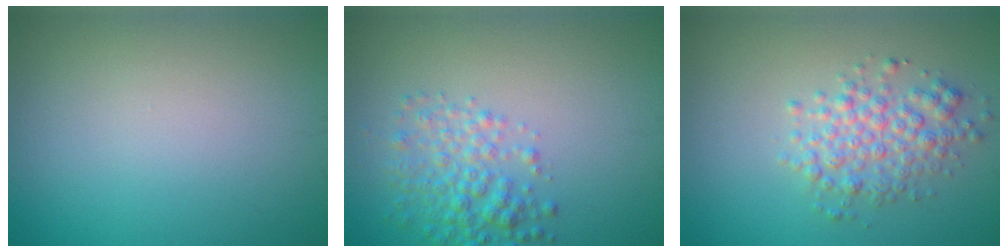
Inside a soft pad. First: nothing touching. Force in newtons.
{"total": 3.4, "press": 3.4, "slide": 0.1}
{"total": 3.5, "press": 3.5, "slide": 0.1}